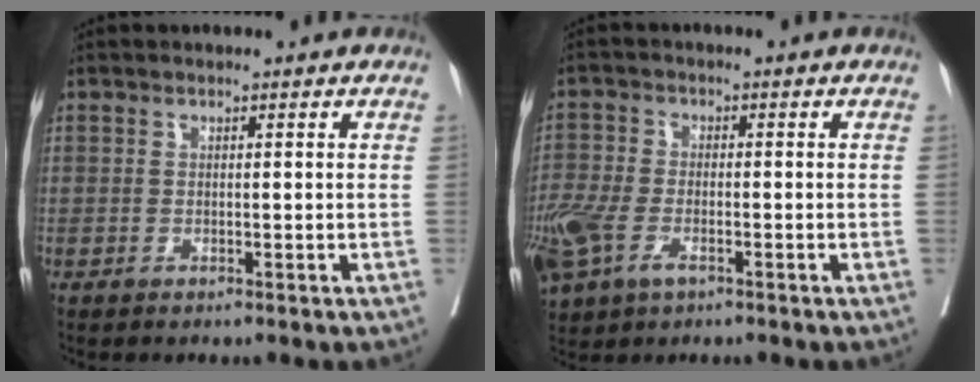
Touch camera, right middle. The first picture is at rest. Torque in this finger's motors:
{"motor_torque": [1.61, -0.53, 0.57, 0.21]}